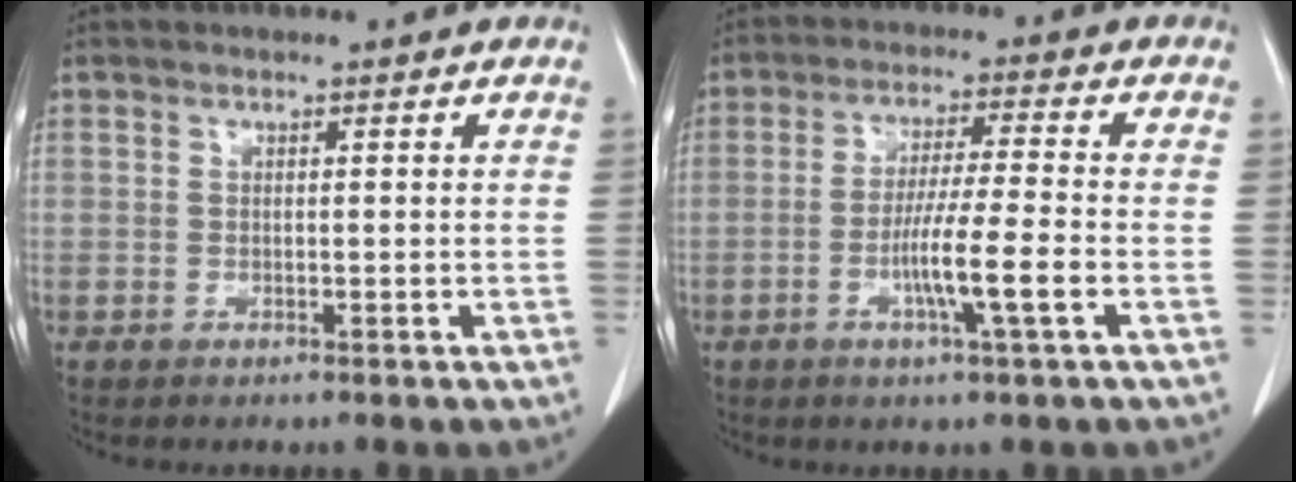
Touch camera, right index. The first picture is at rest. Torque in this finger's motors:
{"motor_torque": [1.31, -0.52, 0.50, 0.13]}